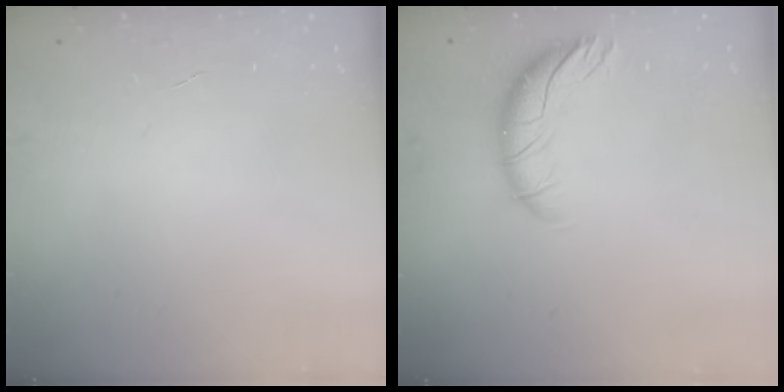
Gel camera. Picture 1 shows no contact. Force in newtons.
{"total": 9.5, "press": 9.4, "slide": 0.8}